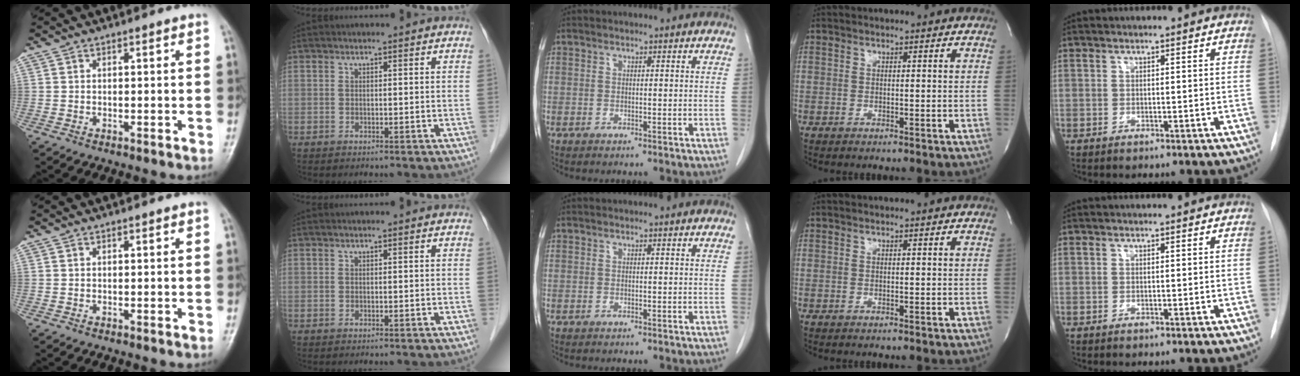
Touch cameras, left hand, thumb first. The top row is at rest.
{}